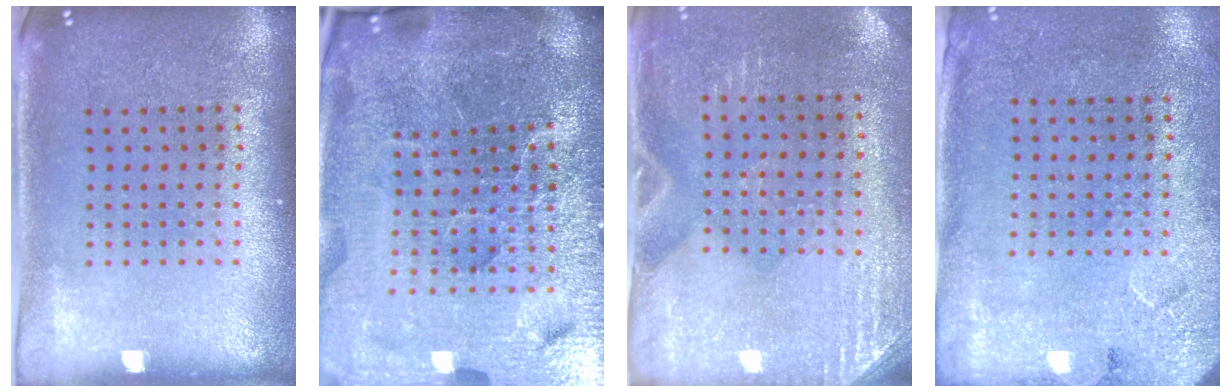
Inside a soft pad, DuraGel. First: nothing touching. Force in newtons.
{"total": 7.0, "press": 6.1, "slide": 3.4}
{"total": 2.9, "press": 2.5, "slide": 1.4}
{"total": 2.7, "press": 2.2, "slide": 1.6}